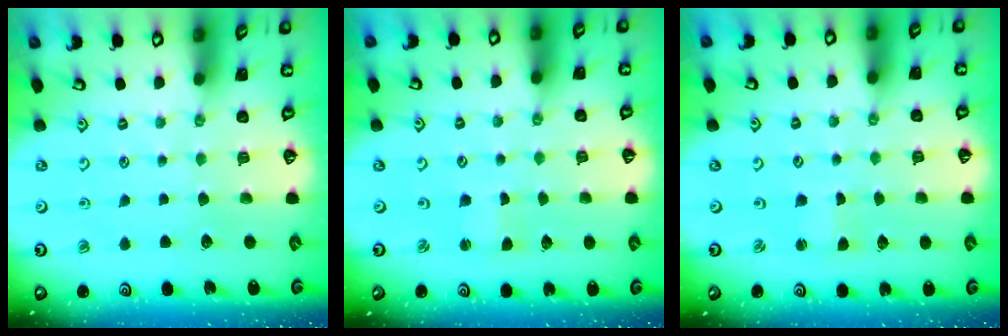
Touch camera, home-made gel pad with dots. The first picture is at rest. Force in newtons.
{"total": 1.4, "press": 1.4, "slide": 0.1}
{"total": 1.4, "press": 1.4, "slide": 0.1}